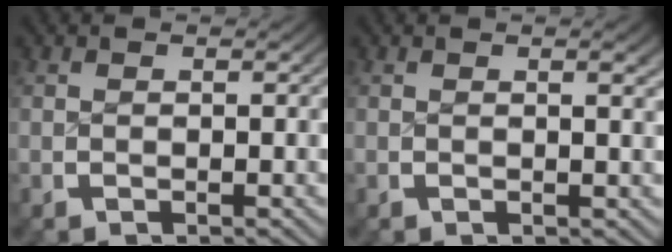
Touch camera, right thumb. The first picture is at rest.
{"total": 1.0, "force": [0.3, 0.1, 1.0], "torque": [-0.010, 0.000, 0.006]}